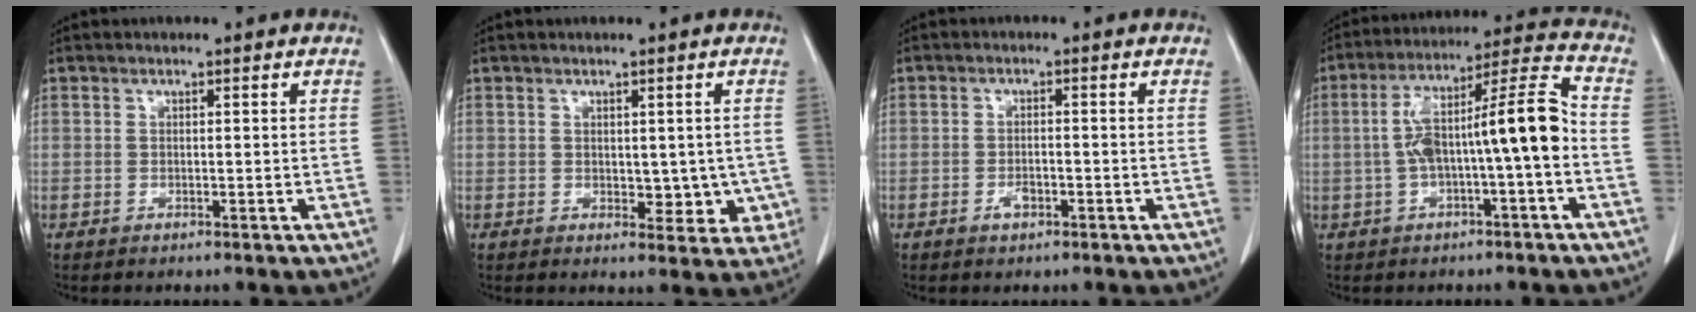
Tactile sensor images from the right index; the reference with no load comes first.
{"total": 4.9, "force": [-0.1, 3.0, 3.9], "torque": [-0.027, -0.004, 0.007]}
{"total": 2.0, "force": [-1.0, 0.9, 1.5], "torque": [-0.028, 0.001, -0.015]}
{"total": 13.4, "force": [-1.5, 1.3, 13.2], "torque": [-0.228, 0.041, -0.022]}